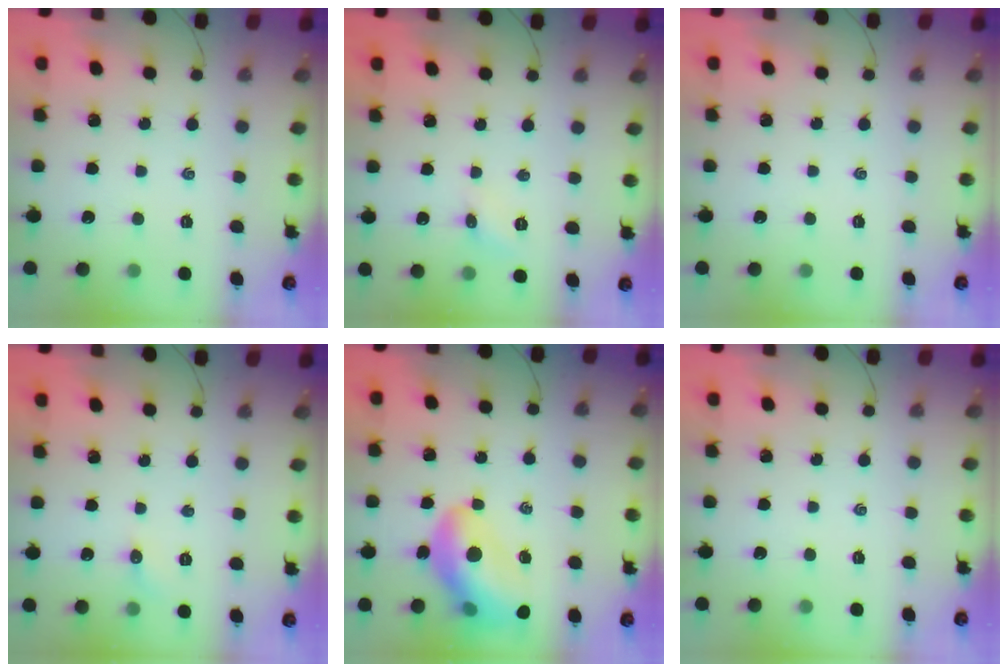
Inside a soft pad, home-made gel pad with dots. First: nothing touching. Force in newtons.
{"total": 4.7, "press": 4.4, "slide": 1.6}
{"total": 0.0}
{"total": 3.9, "press": 3.7, "slide": 1.3}
{"total": 13.9, "press": 13.4, "slide": 3.7}
{"total": 0.0}